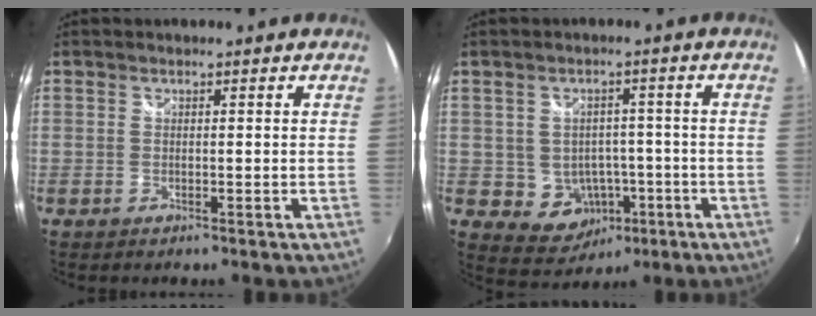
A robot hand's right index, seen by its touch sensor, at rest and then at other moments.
{"total": 7.4, "force": [-2.3, 6.6, 2.4], "torque": [-0.057, 0.011, -0.012]}